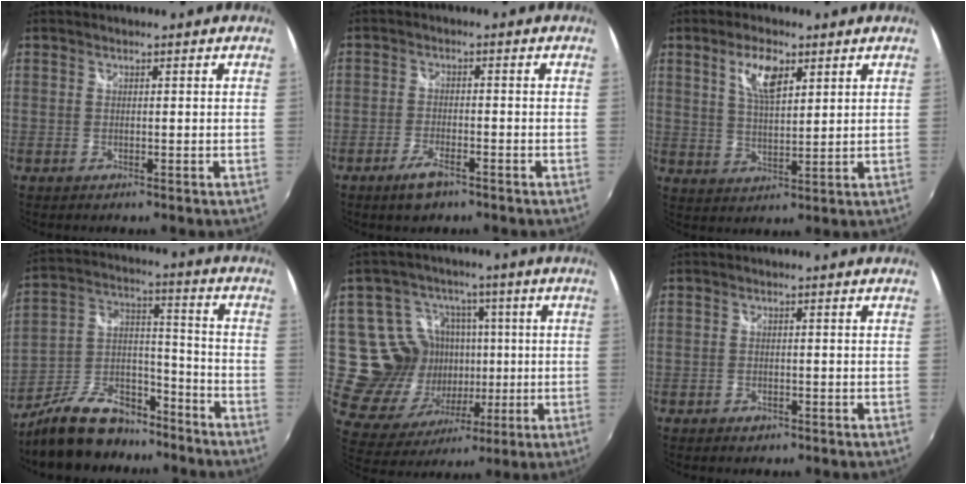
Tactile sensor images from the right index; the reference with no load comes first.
{"total": 4.6, "force": [-3.2, 1.7, 2.8], "torque": [-0.071, -0.007, -0.059]}
{"total": 7.0, "force": [3.5, 2.8, 5.4], "torque": [-0.099, 0.007, 0.067]}
{"total": 16.4, "force": [-12.4, 7.8, 7.4], "torque": [-0.157, 0.024, -0.199]}
{"total": 15.7, "force": [1.8, 14.7, 5.3], "torque": [-0.130, 0.013, 0.049]}
{"total": 1.8, "force": [-1.1, 1.2, 0.6], "torque": [-0.015, -0.003, -0.018]}